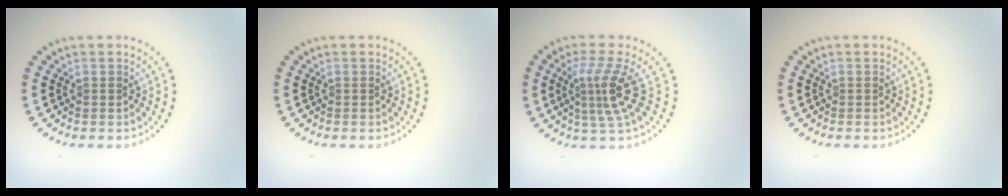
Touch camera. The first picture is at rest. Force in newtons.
{"total": 0.0}
{"total": 3.8, "press": 2.6, "slide": 2.9}
{"total": 0.0}